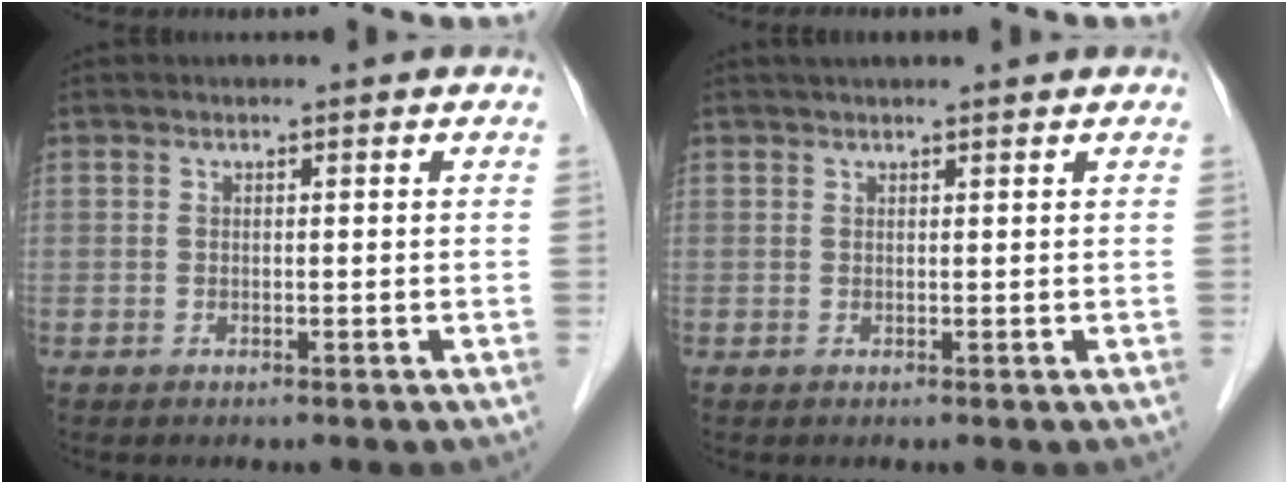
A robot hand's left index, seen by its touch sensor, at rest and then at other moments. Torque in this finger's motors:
{"motor_torque": [0.16, -0.13, 0.19, 0.03]}